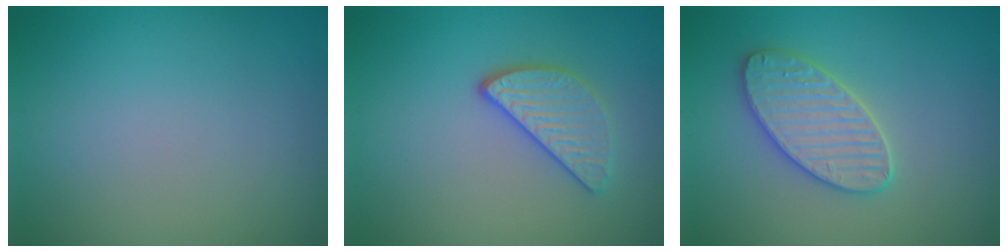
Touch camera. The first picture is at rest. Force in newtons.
{"total": 3.0, "press": 2.6, "slide": 1.3}
{"total": 3.7, "press": 3.6, "slide": 0.5}